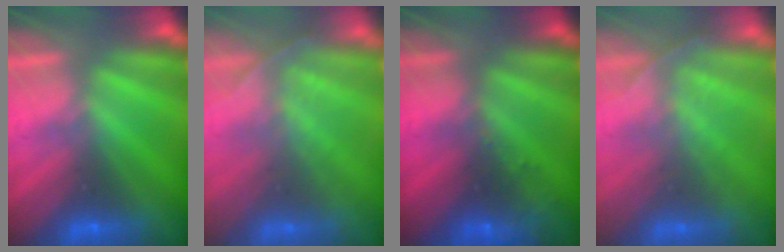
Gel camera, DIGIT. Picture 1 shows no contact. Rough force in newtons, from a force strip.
{"total": 1.7}
{"total": 8.5}
{"total": 1.7}